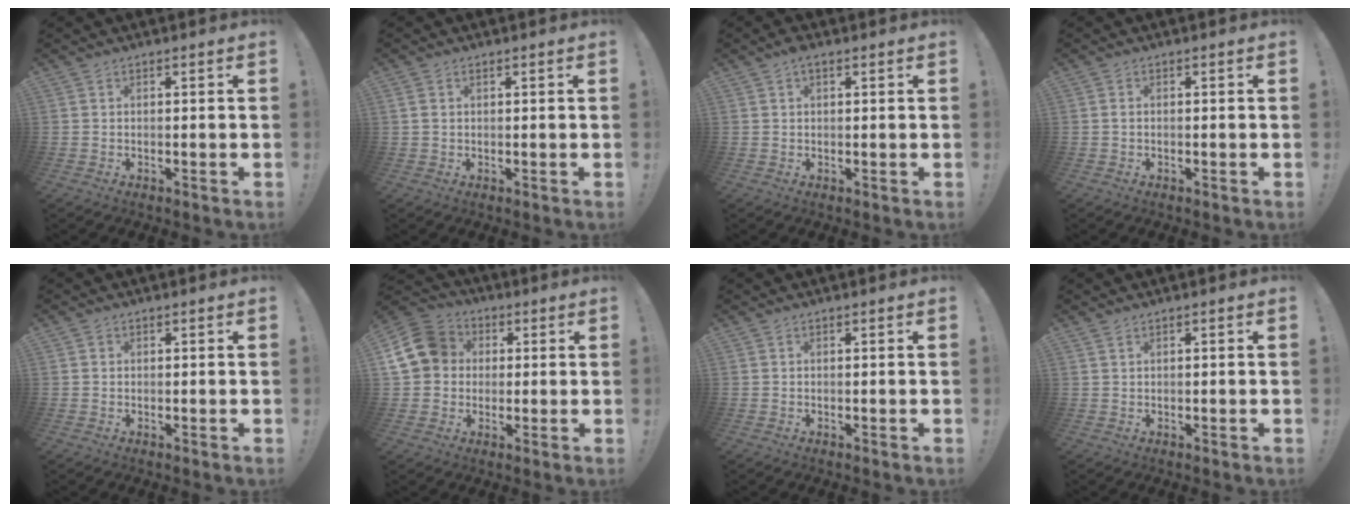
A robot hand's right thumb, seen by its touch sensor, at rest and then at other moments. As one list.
[{"total": 1.4, "force": [0.6, 1.0, 0.7], "torque": [-0.012, 0.003, 0.011]}, {"total": 1.0, "force": [0.5, 0.6, 0.5], "torque": [-0.003, 0.000, 0.009]}, {"total": 0.5, "force": [0.0, 0.3, 0.4], "torque": [-0.008, 0.003, -0.001]}, {"total": 0.7, "force": [0.1, 0.7, 0.1], "torque": [0.005, 0.000, 0.000]}, {"total": 14.3, "force": [2.4, 12.2, 6.9], "torque": [-0.115, 0.004, 0.051]}, {"total": 0.0}, {"total": 0.9, "force": [0.5, 0.0, 0.7], "torque": [-0.014, 0.000, 0.008]}]